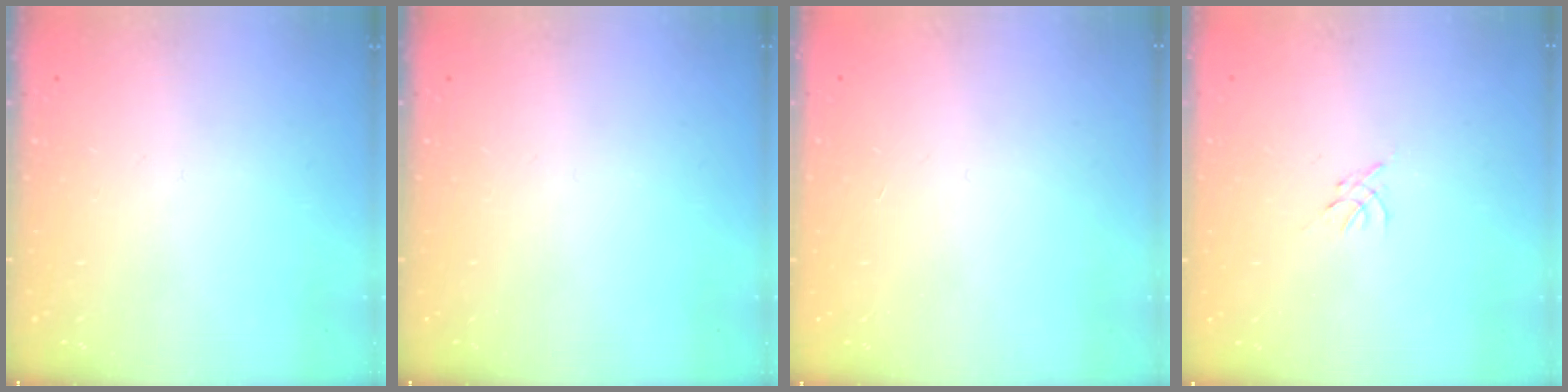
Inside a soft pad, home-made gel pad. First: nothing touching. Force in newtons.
{"total": 0.0}
{"total": 0.8, "press": 0.8, "slide": 0.2}
{"total": 0.0}